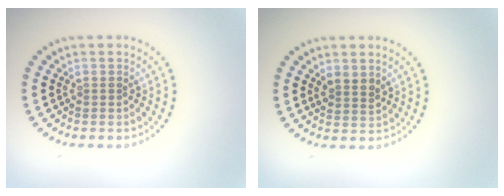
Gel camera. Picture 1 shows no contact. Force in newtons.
{"total": 1.6, "press": 1.4, "slide": 0.8}